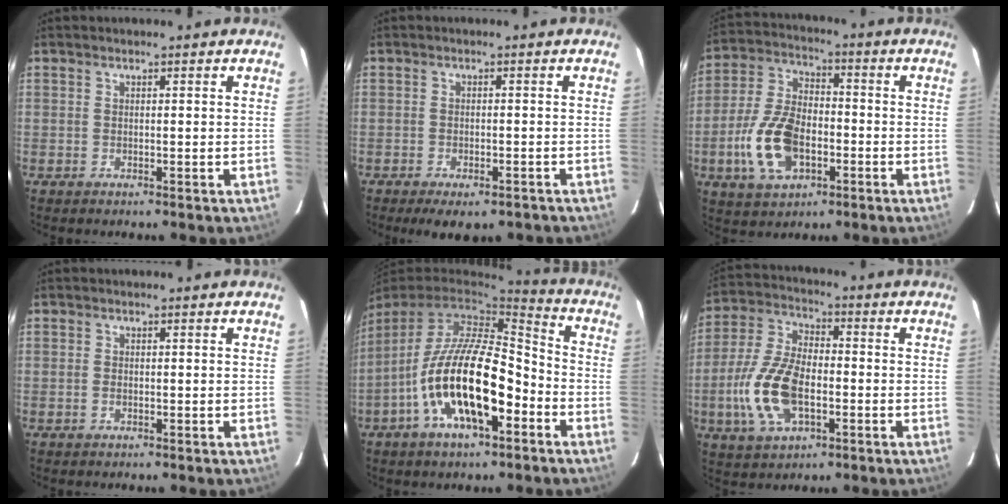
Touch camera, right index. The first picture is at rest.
{"total": 7.8, "force": [-5.9, 2.8, 4.3], "torque": [-0.089, -0.018, -0.078]}
{"total": 14.0, "force": [-4.5, 8.0, 10.5], "torque": [-0.228, 0.007, -0.077]}
{"total": 0.8, "force": [-0.3, 0.5, 0.6], "torque": [-0.013, 0.000, -0.006]}
{"total": 18.0, "force": [-7.1, 6.6, 15.2], "torque": [-0.285, -0.009, -0.127]}
{"total": 14.6, "force": [-3.8, 7.5, 11.9], "torque": [-0.264, 0.004, -0.071]}